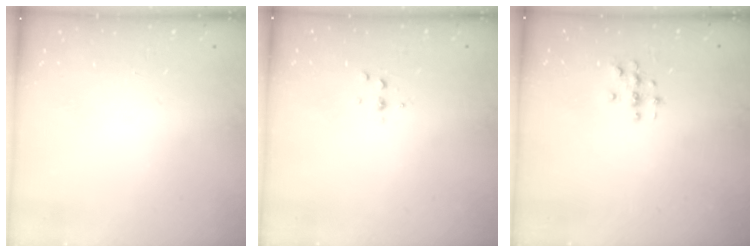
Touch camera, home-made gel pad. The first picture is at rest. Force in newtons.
{"total": 2.6, "press": 2.6, "slide": 0.3}
{"total": 3.2, "press": 3.2, "slide": 0.2}